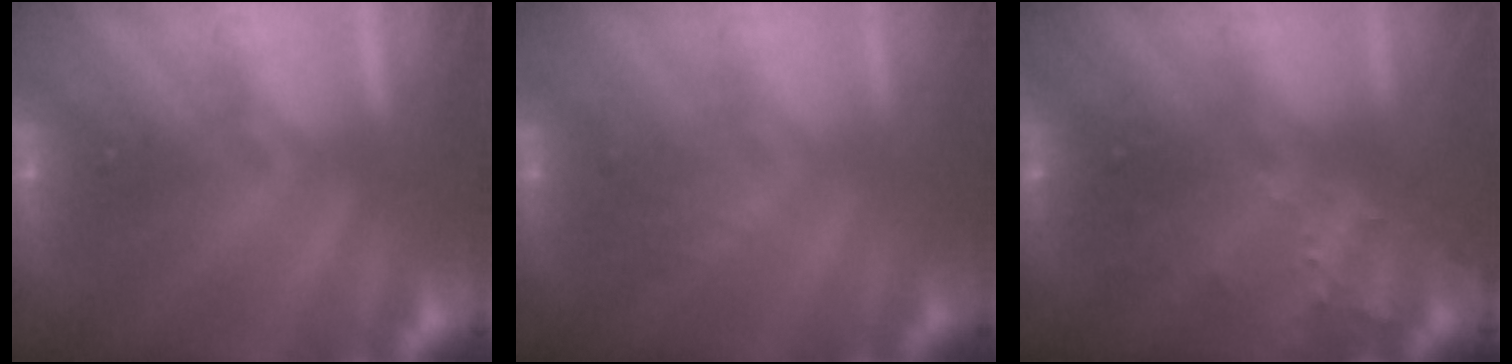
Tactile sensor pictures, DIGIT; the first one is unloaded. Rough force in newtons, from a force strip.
{"total": 1.3}
{"total": 5.7}